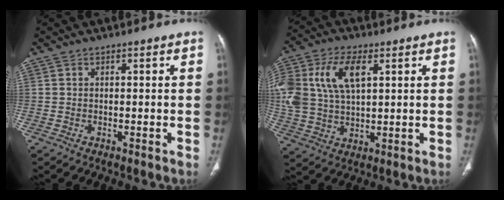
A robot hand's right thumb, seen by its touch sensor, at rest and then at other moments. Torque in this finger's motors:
{"motor_torque": [1.57, 1.56, 1.50, 0.63, 0.20]}